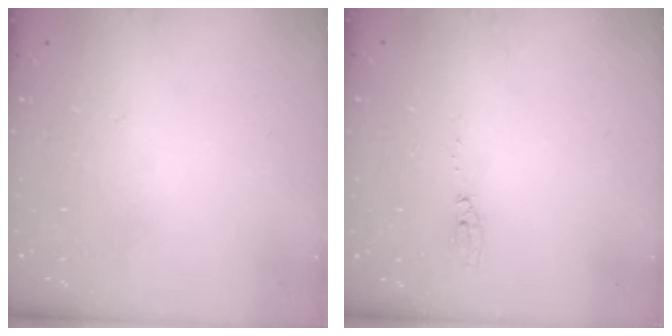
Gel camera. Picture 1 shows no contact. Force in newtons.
{"total": 4.1, "press": 4.1, "slide": 0.4}